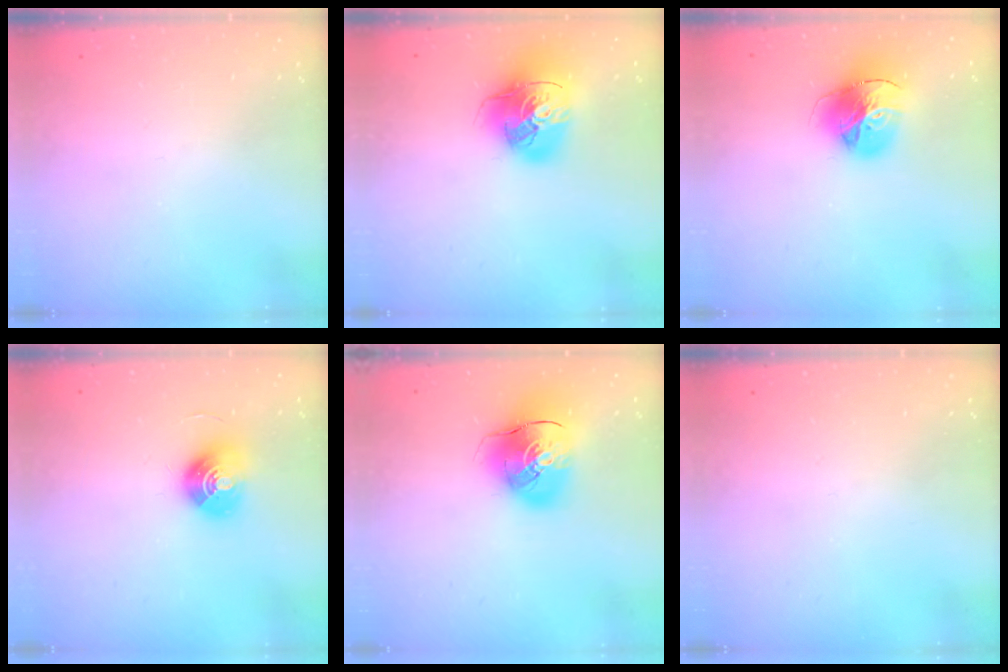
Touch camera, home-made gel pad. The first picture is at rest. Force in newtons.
{"total": 17.1, "press": 17.0, "slide": 2.5}
{"total": 17.1, "press": 17.0, "slide": 1.9}
{"total": 10.3, "press": 10.3, "slide": 0.5}
{"total": 13.9, "press": 13.7, "slide": 2.4}
{"total": 0.0}